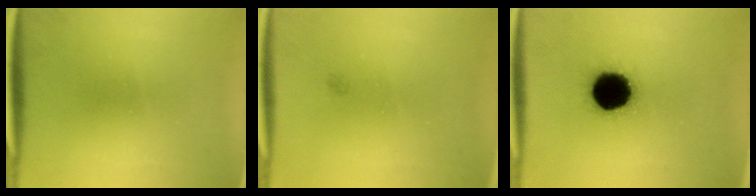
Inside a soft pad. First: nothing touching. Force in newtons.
{"total": 0.6}
{"total": 17.0}